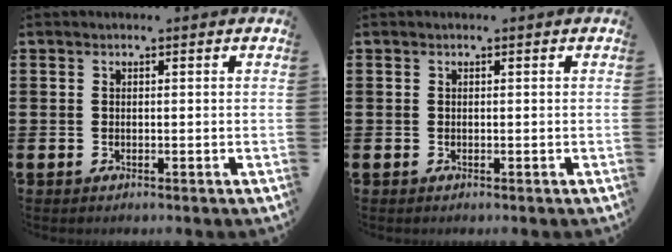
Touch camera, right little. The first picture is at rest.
{"total": 0.0}